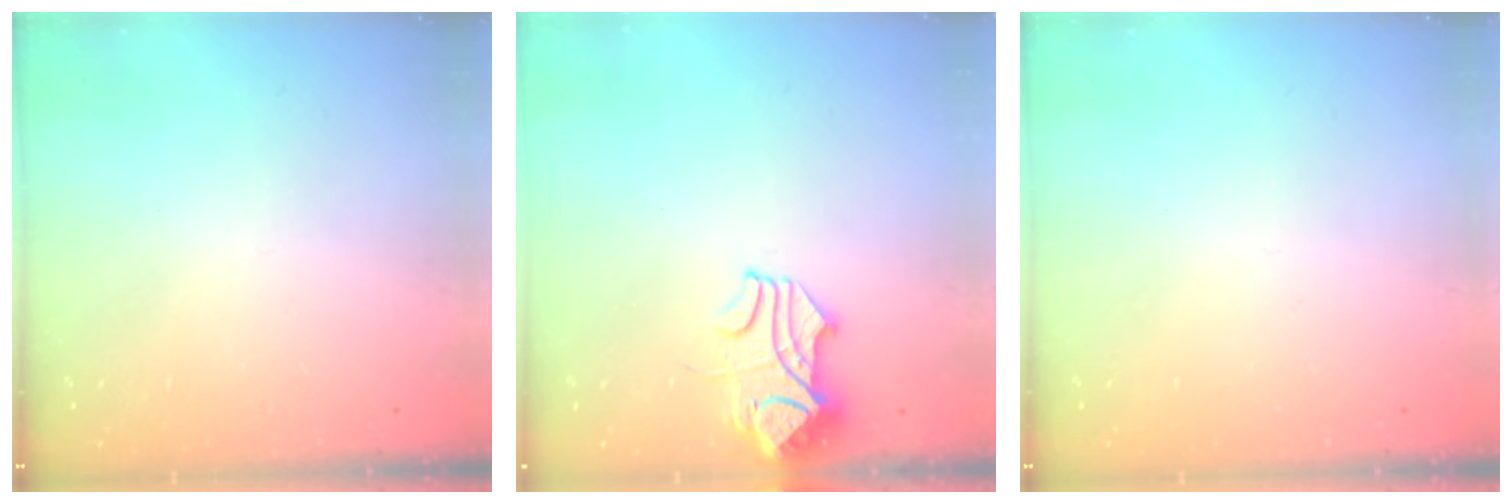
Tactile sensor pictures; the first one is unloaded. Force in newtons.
{"total": 5.9, "press": 5.9, "slide": 0.9}
{"total": 0.0}